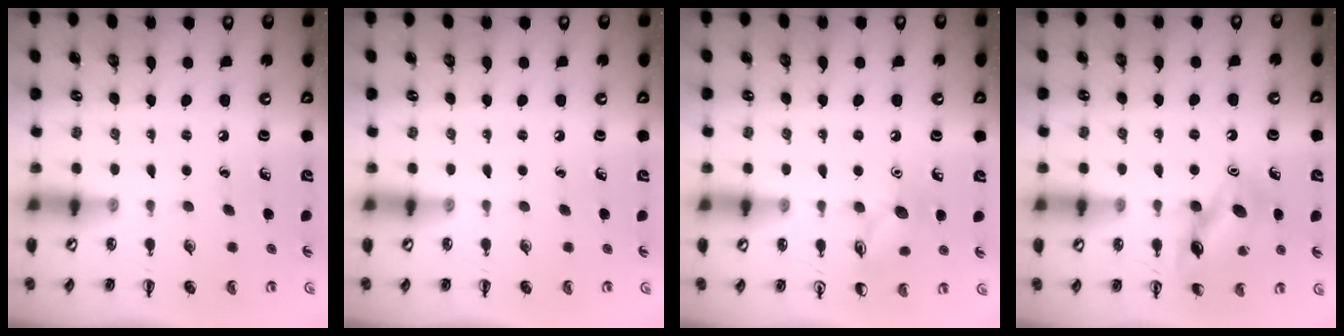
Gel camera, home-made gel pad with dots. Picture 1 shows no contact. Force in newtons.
{"total": 0.0}
{"total": 9.2, "press": 9.2, "slide": 0.4}
{"total": 13.2, "press": 13.2, "slide": 1.3}